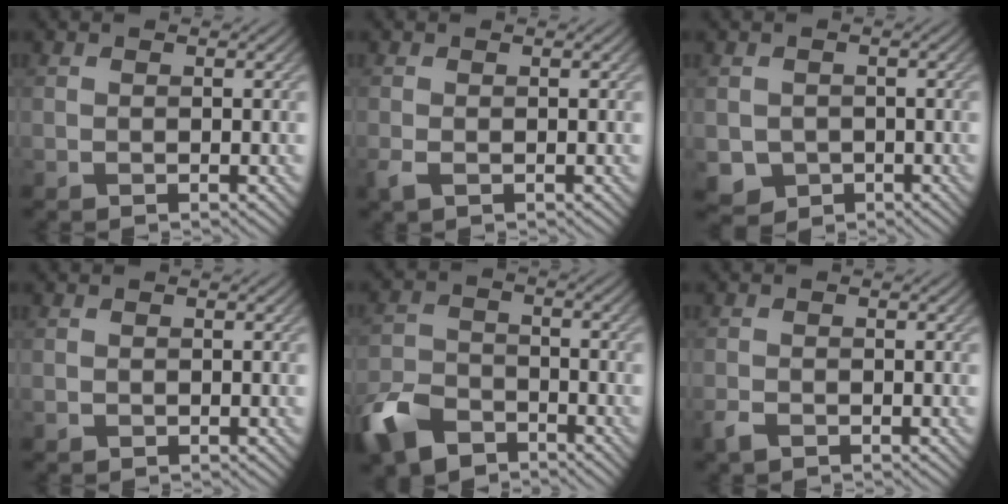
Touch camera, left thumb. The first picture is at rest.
{"total": 1.6, "force": [-0.7, 0.9, 1.2], "torque": [-0.036, -0.009, -0.016]}
{"total": 3.3, "force": [-0.9, 3.0, 0.8], "torque": [-0.030, -0.019, -0.019]}
{"total": 0.6, "force": [-0.3, 0.5, 0.1], "torque": [-0.002, -0.007, -0.006]}
{"total": 8.6, "force": [-5.9, 4.7, 4.1], "torque": [-0.100, -0.014, -0.128]}
{"total": 1.8, "force": [-1.3, 0.8, 0.9], "torque": [-0.023, -0.005, -0.029]}